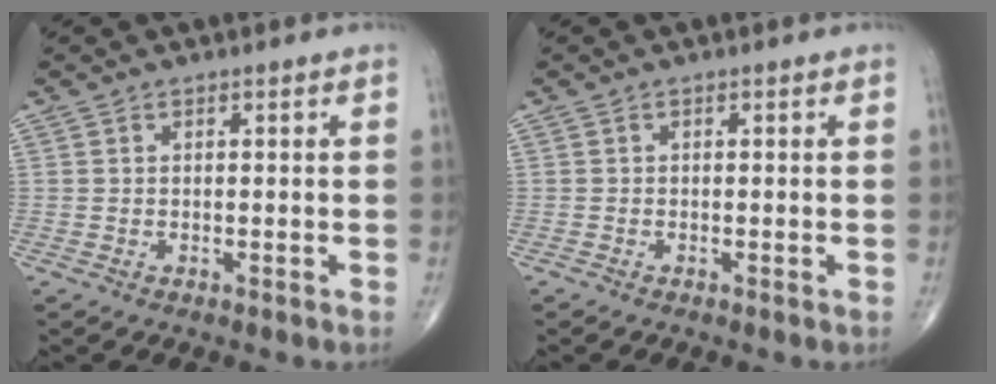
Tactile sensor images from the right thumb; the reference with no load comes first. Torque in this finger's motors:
{"motor_torque": [0.50, 0.05, -0.10, -0.13, -0.02]}